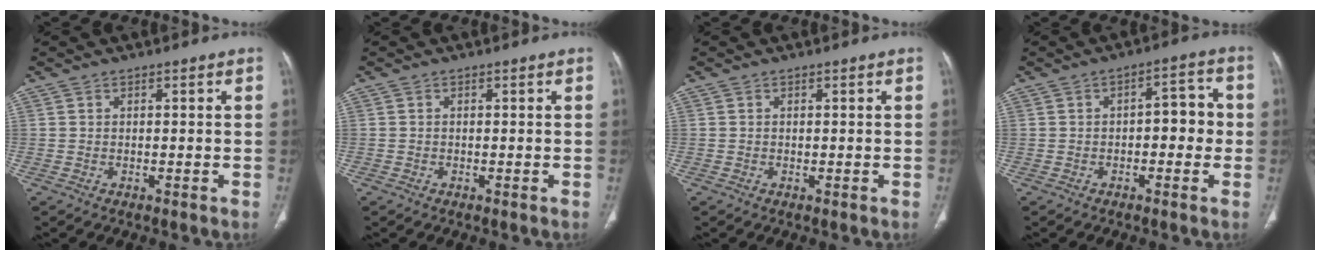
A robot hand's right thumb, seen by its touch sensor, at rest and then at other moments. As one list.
[{"total": 0.0}, {"total": 0.0}, {"total": 6.3, "force": [-0.5, 3.4, 5.3], "torque": [-0.042, 0.026, -0.016]}]